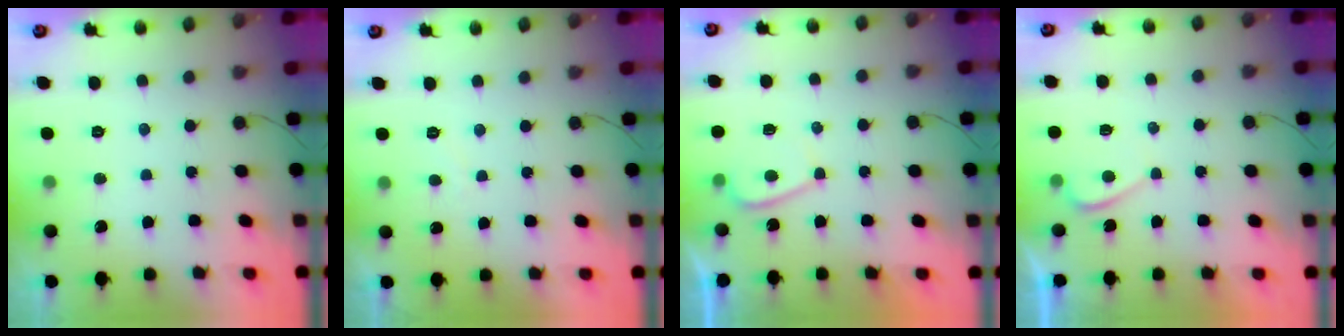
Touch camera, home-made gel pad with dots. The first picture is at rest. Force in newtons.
{"total": 0.5, "press": 0.2, "slide": 0.5}
{"total": 3.2, "press": 3.1, "slide": 0.7}
{"total": 0.6, "press": 0.4, "slide": 0.5}